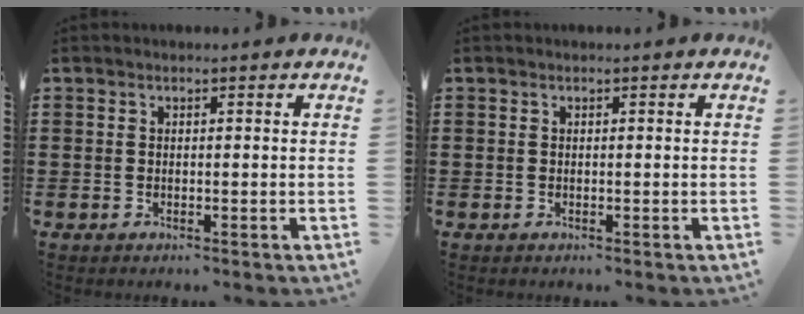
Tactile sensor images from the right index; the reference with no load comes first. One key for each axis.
{"total": 0.0}